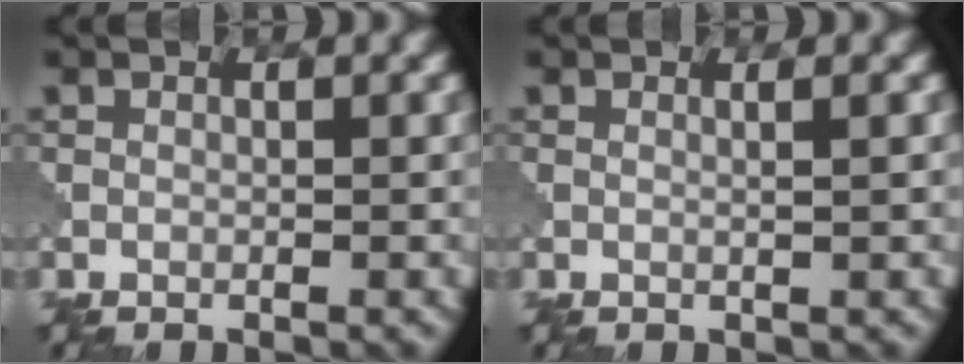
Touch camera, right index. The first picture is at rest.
{"total": 1.6, "force": [0.5, 0.9, 1.2], "torque": [0.004, 0.014, -0.018]}